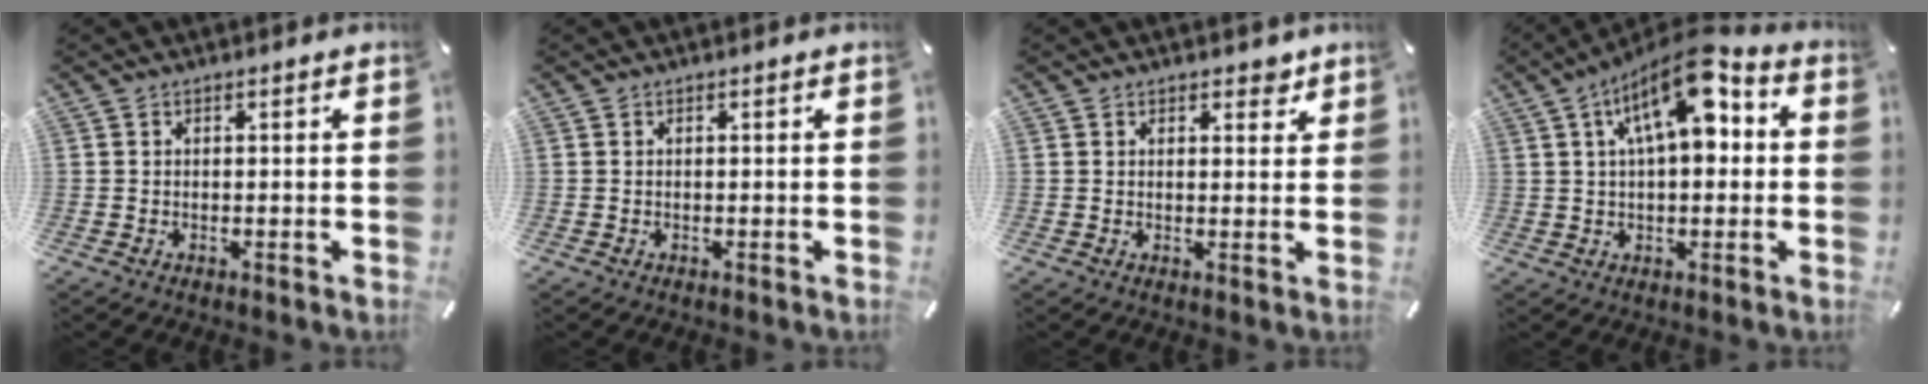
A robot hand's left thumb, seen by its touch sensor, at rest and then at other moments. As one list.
[{"total": 0.0}, {"total": 1.5, "force": [0.9, 1.0, 0.6], "torque": [0.003, -0.004, 0.013]}, {"total": 14.1, "force": [5.5, 6.4, 11.3], "torque": [-0.182, -0.019, 0.091]}]